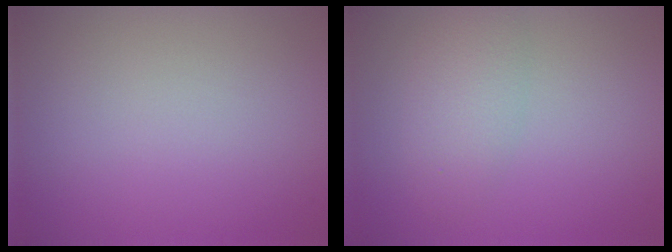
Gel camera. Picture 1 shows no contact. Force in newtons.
{"total": 2.9, "press": 2.9, "slide": 0.1}